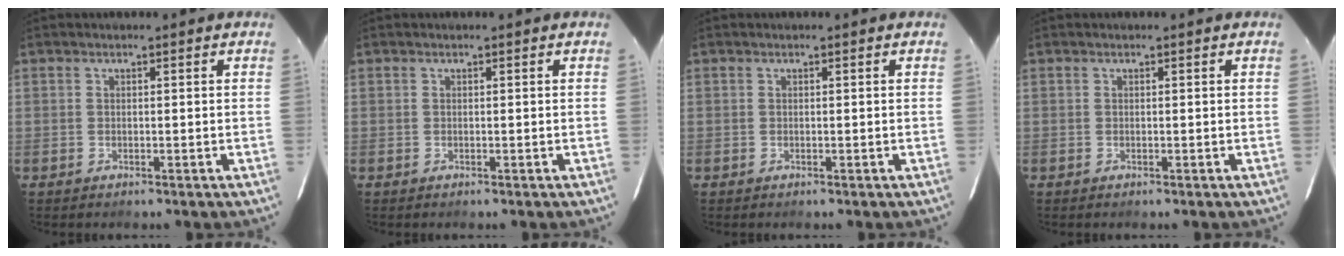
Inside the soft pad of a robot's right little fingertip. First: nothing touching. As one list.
[{"total": 0.0}, {"total": 0.0}, {"total": 0.0}]